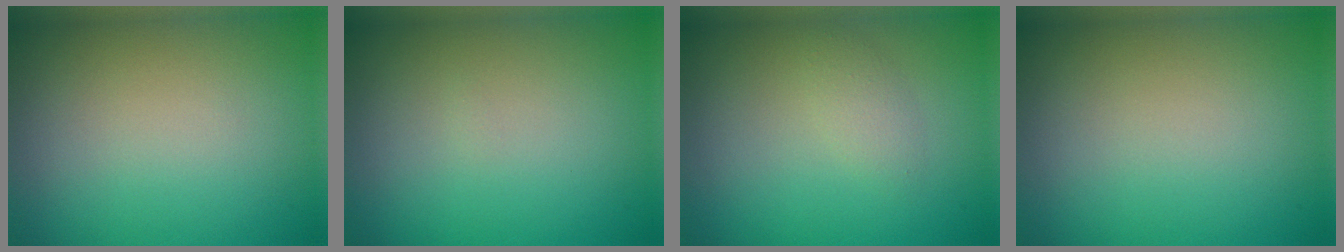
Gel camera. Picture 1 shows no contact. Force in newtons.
{"total": 0.0}
{"total": 1.3, "press": 1.3, "slide": 0.0}
{"total": 0.0}